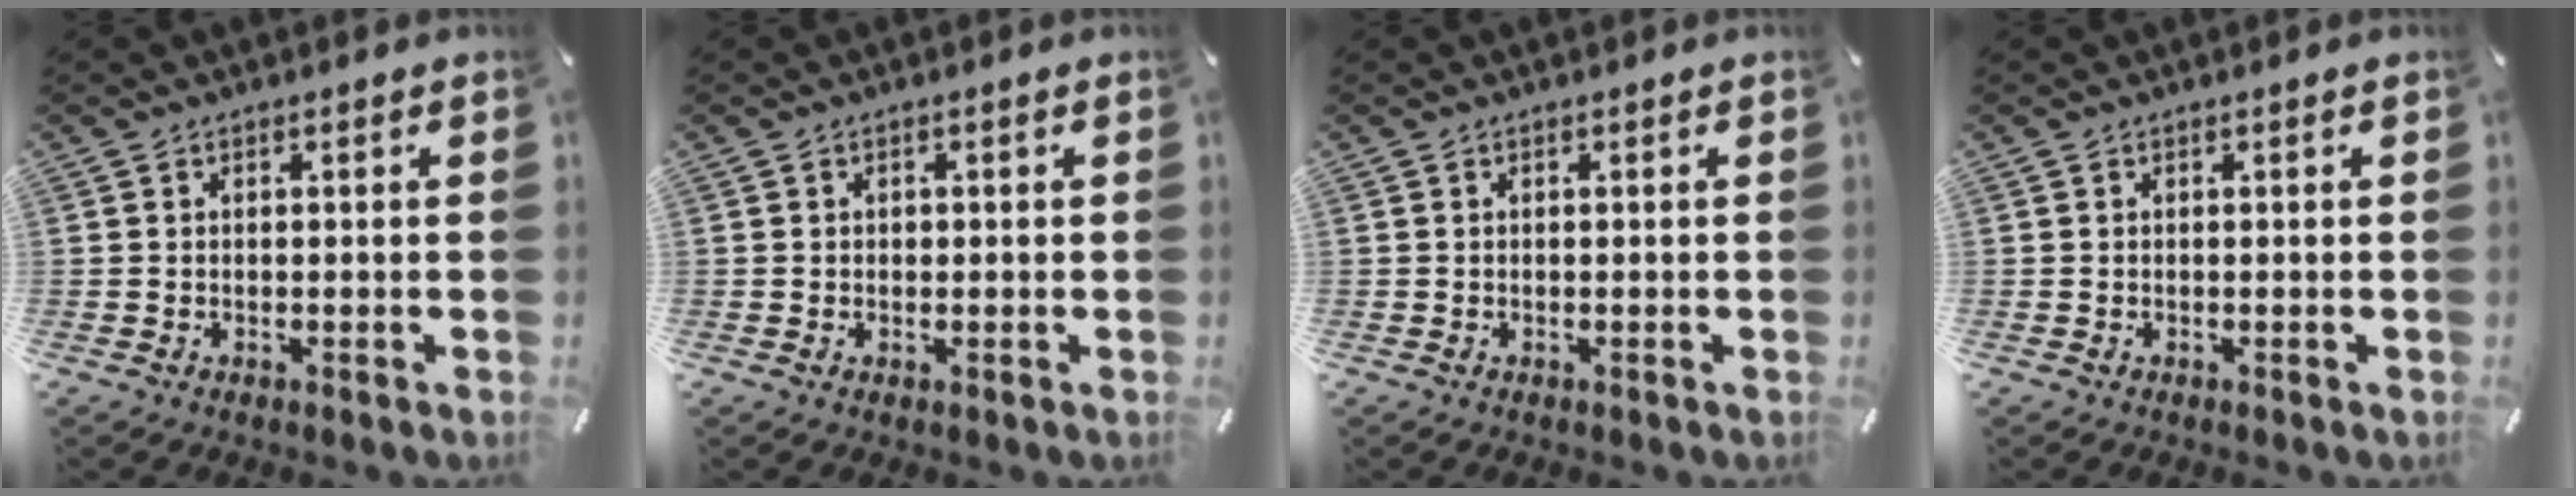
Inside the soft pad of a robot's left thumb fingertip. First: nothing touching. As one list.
[{"total": 0.8, "force": [0.0, 0.7, 0.3], "torque": [0.001, 0.000, -0.003]}, {"total": 0.0}, {"total": 0.0}]